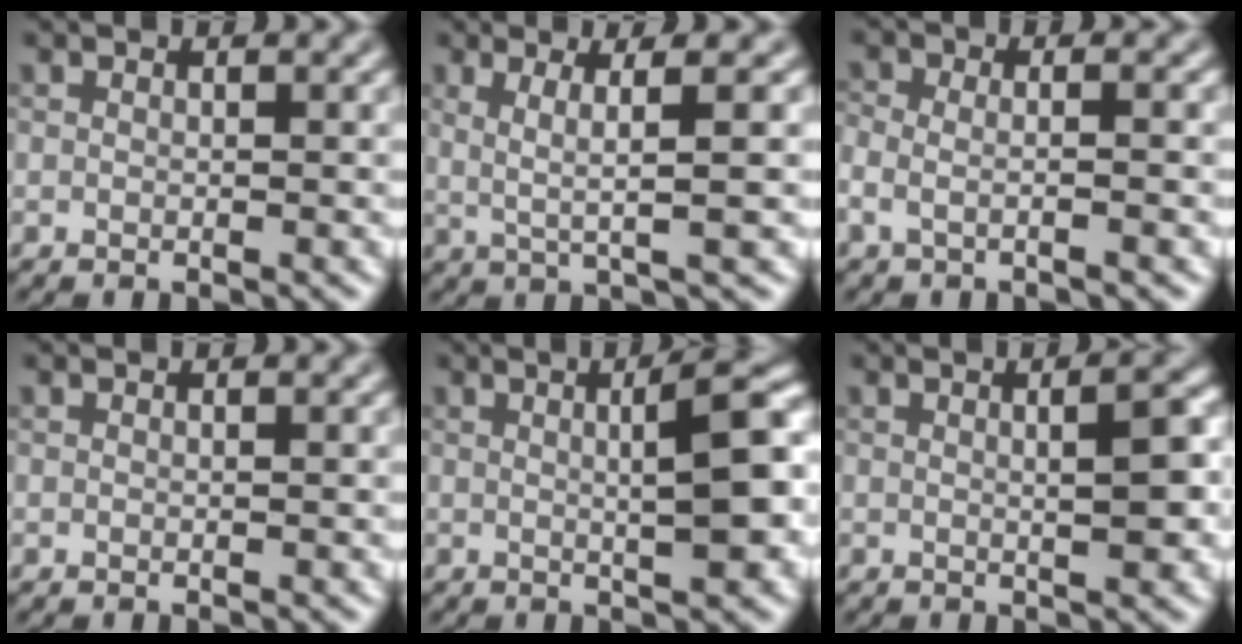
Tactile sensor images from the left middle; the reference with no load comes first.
{"total": 3.7, "force": [1.1, 0.8, 3.5], "torque": [-0.067, -0.008, 0.017]}
{"total": 3.0, "force": [-0.1, 1.5, 2.5], "torque": [-0.035, -0.009, -0.027]}
{"total": 0.0}
{"total": 6.5, "force": [0.7, 1.4, 6.3], "torque": [-0.079, 0.008, 0.003]}
{"total": 4.2, "force": [0.4, 1.1, 4.0], "torque": [-0.051, 0.000, -0.002]}